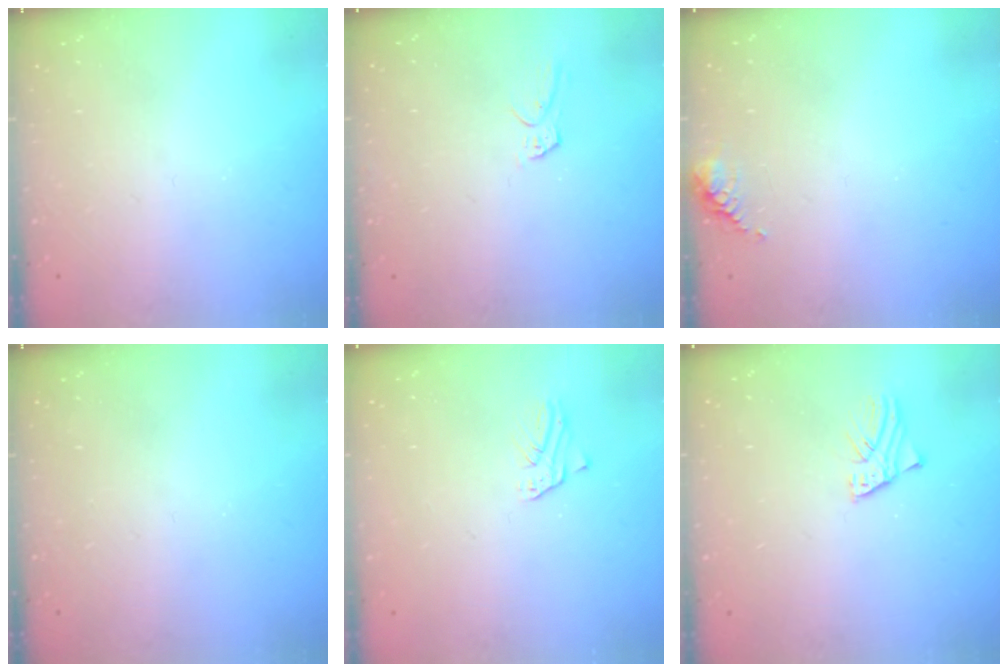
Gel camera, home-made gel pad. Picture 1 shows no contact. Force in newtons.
{"total": 4.3, "press": 4.3, "slide": 0.1}
{"total": 6.3, "press": 6.3, "slide": 0.9}
{"total": 0.0}
{"total": 1.9, "press": 1.9, "slide": 0.1}
{"total": 1.6, "press": 1.6, "slide": 0.2}